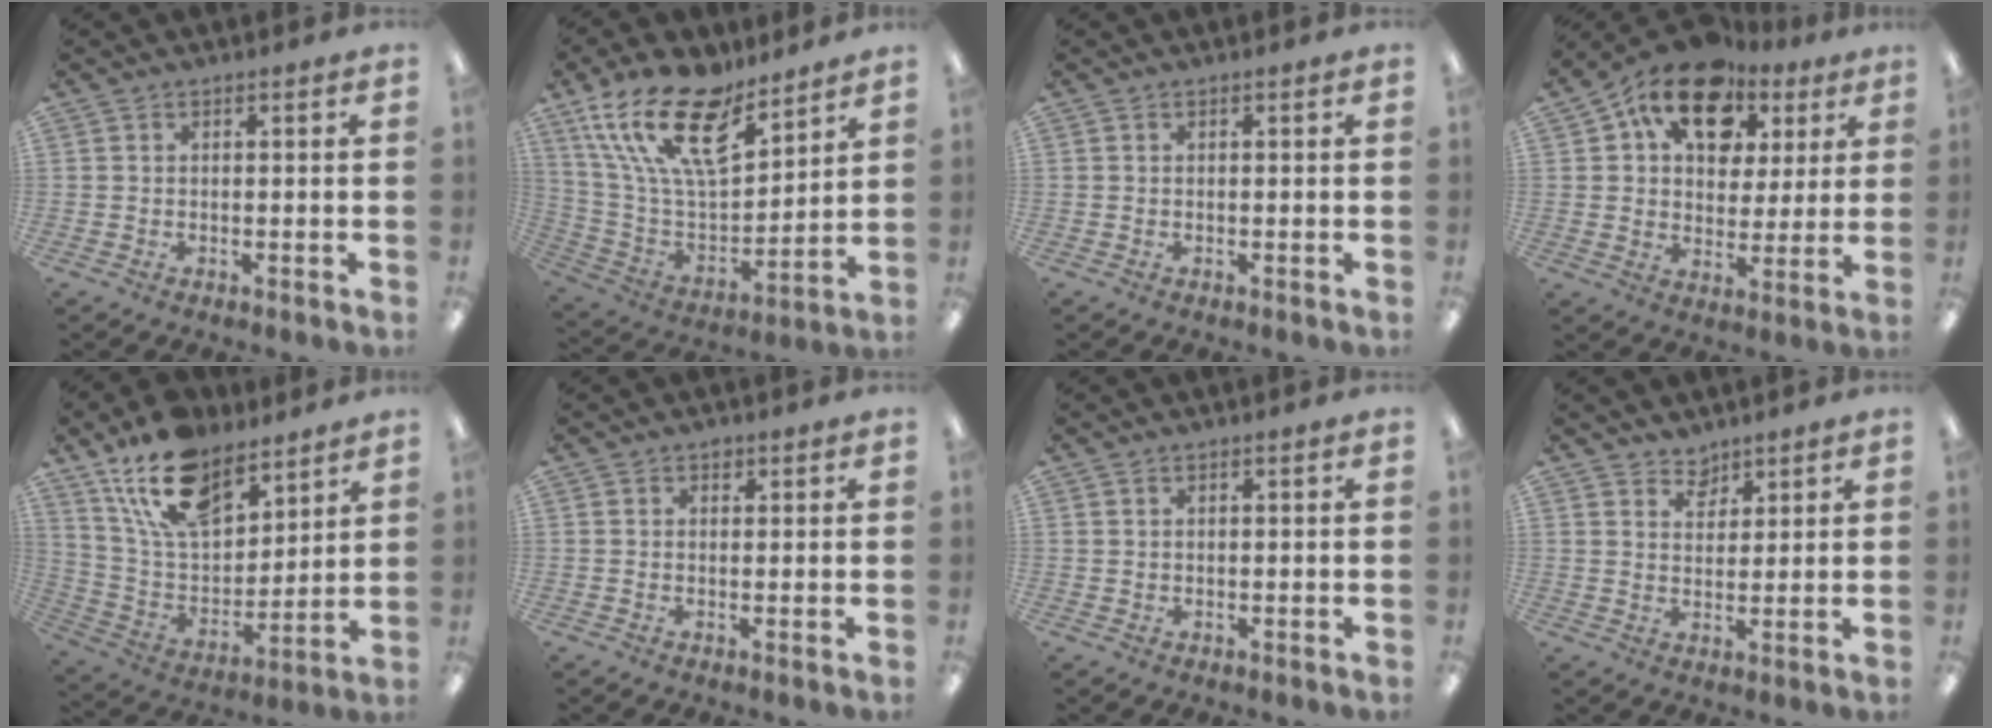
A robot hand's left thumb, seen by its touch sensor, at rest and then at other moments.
{"total": 21.7, "force": [14.4, 9.1, 13.4], "torque": [-0.260, -0.086, 0.257]}
{"total": 0.0}
{"total": 15.6, "force": [9.2, 9.8, 7.9], "torque": [-0.141, -0.037, 0.170]}
{"total": 17.5, "force": [12.2, 9.0, 8.8], "torque": [-0.177, -0.052, 0.226]}
{"total": 1.2, "force": [0.7, 0.8, 0.4], "torque": [0.000, -0.001, 0.012]}
{"total": 0.6, "force": [0.4, 0.4, 0.0], "torque": [-0.001, 0.002, 0.008]}
{"total": 4.2, "force": [3.7, 2.0, 0.0], "torque": [0.005, -0.024, 0.068]}